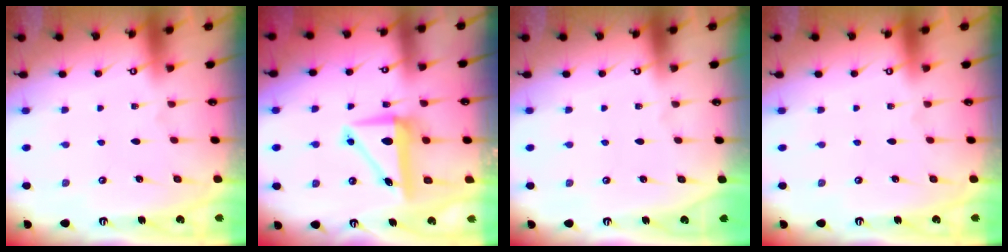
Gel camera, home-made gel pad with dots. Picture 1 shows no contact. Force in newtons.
{"total": 7.5, "press": 7.3, "slide": 1.8}
{"total": 0.0}
{"total": 0.0}